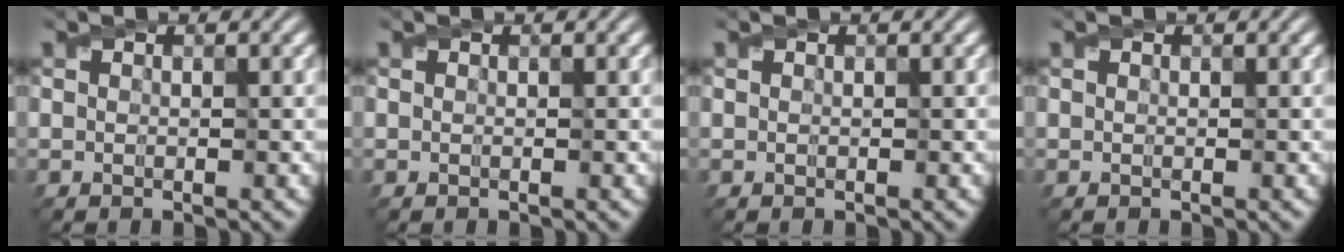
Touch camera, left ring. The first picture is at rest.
{"total": 0.0}
{"total": 0.0}
{"total": 0.0}